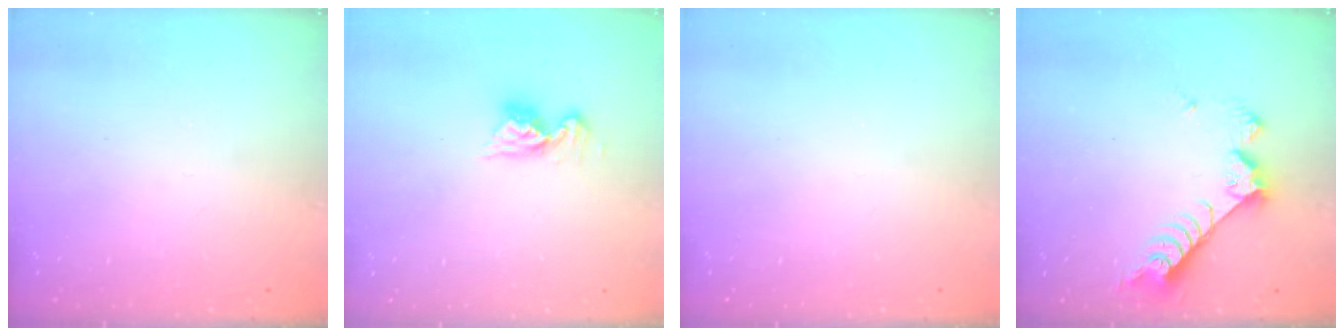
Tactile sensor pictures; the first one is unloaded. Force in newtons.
{"total": 9.6, "press": 9.6, "slide": 1.0}
{"total": 0.0}
{"total": 7.6, "press": 7.6, "slide": 0.6}